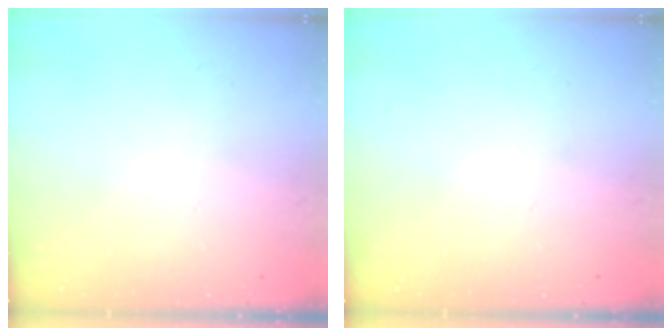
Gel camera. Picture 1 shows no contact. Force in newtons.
{"total": 0.0}